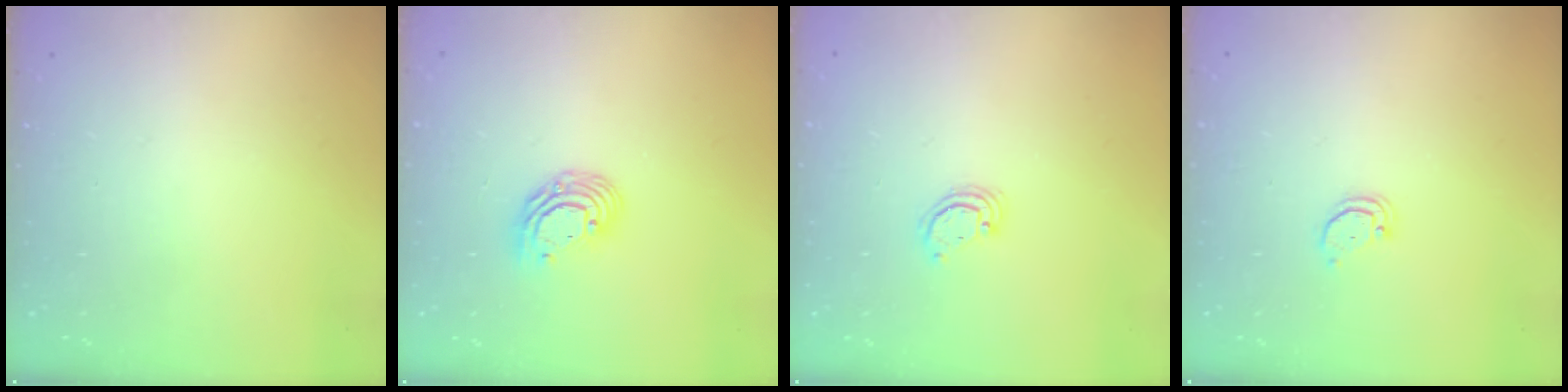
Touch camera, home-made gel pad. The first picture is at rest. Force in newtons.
{"total": 8.7, "press": 8.6, "slide": 1.3}
{"total": 2.6, "press": 2.6, "slide": 0.3}
{"total": 2.1, "press": 2.1, "slide": 0.2}